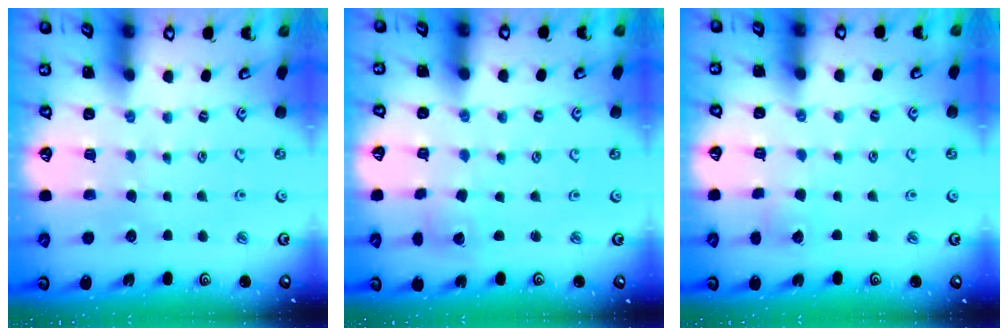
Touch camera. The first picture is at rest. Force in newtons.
{"total": 2.3, "press": 2.3, "slide": 0.2}
{"total": 2.8, "press": 2.8, "slide": 0.2}